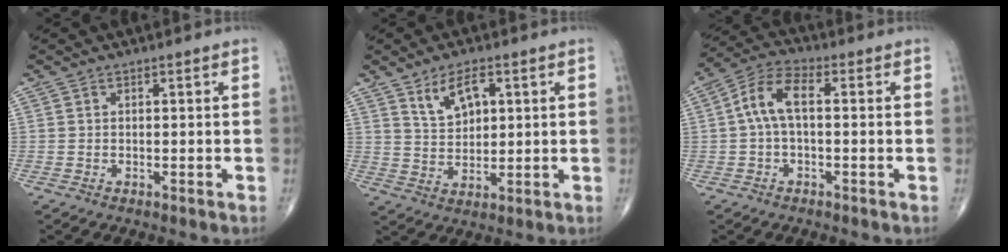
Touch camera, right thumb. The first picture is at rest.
{"total": 6.6, "force": [3.1, 3.5, 4.6], "torque": [-0.070, -0.016, 0.063]}
{"total": 7.2, "force": [0.2, 3.4, 6.4], "torque": [-0.127, 0.027, -0.006]}